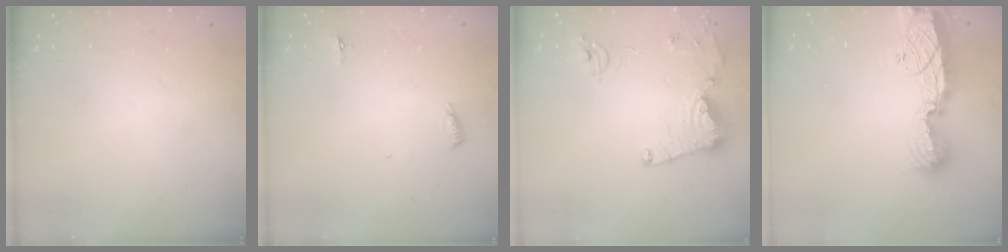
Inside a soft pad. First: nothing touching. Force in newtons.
{"total": 4.7, "press": 4.5, "slide": 1.4}
{"total": 13.4, "press": 13.4, "slide": 1.5}
{"total": 12.4, "press": 12.4, "slide": 1.0}